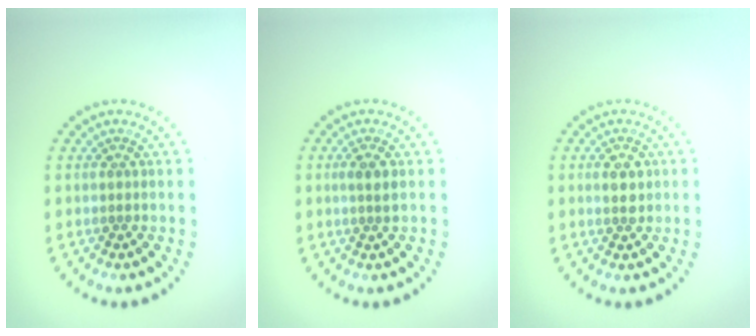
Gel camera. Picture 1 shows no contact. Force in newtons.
{"total": 1.3, "press": 1.1, "slide": 0.7}
{"total": 1.9, "press": 1.8, "slide": 0.3}